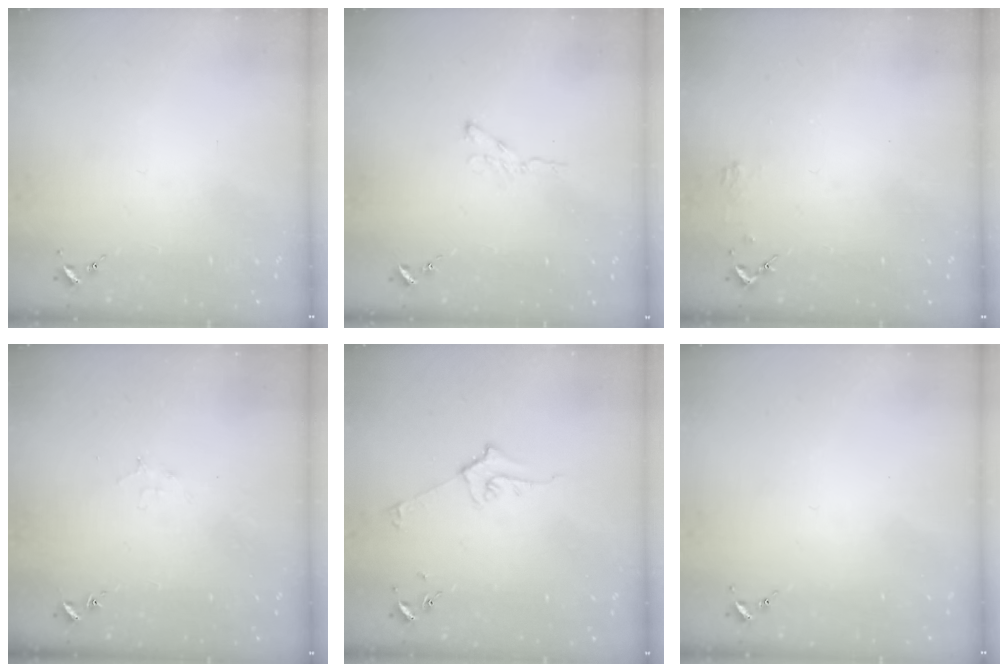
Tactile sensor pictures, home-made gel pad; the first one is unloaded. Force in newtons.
{"total": 4.5, "press": 4.4, "slide": 0.6}
{"total": 2.3, "press": 2.3, "slide": 0.2}
{"total": 5.8, "press": 5.8, "slide": 0.6}
{"total": 5.9, "press": 5.8, "slide": 0.8}
{"total": 0.0}